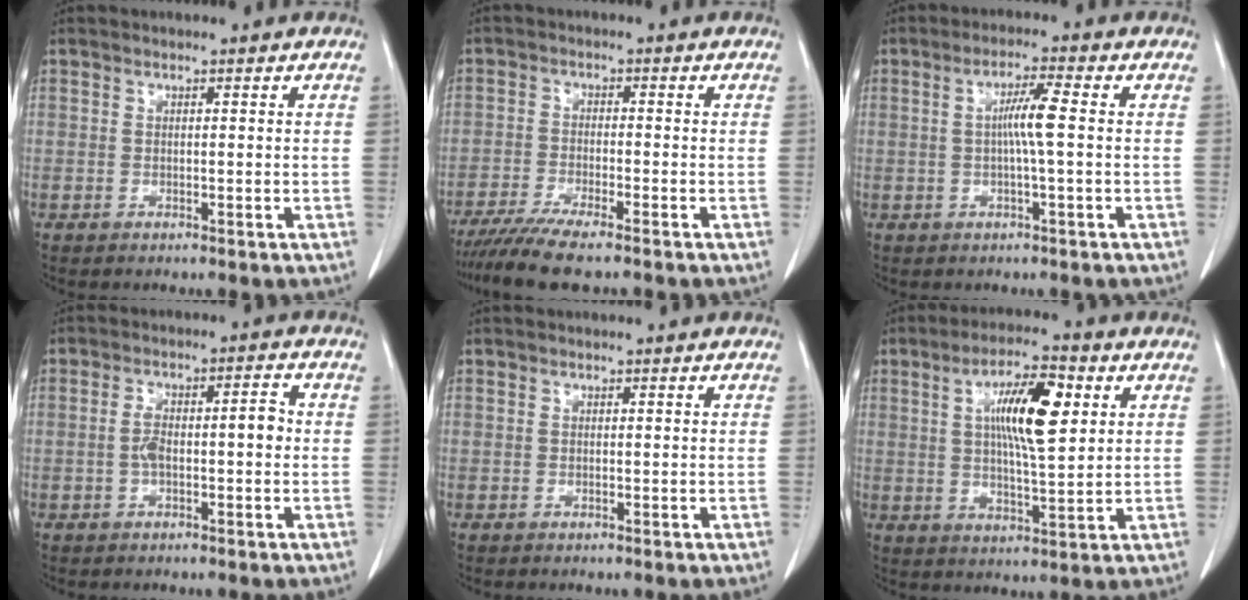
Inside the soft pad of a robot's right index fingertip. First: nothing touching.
{"total": 7.3, "force": [-6.1, 0.0, 4.1], "torque": [-0.065, -0.020, -0.102]}
{"total": 4.6, "force": [0.1, -0.3, 4.6], "torque": [-0.085, 0.006, 0.001]}
{"total": 5.8, "force": [-0.6, 1.8, 5.5], "torque": [-0.103, 0.026, -0.010]}
{"total": 0.0}
{"total": 11.0, "force": [3.2, 2.2, 10.3], "torque": [-0.181, 0.008, 0.053]}